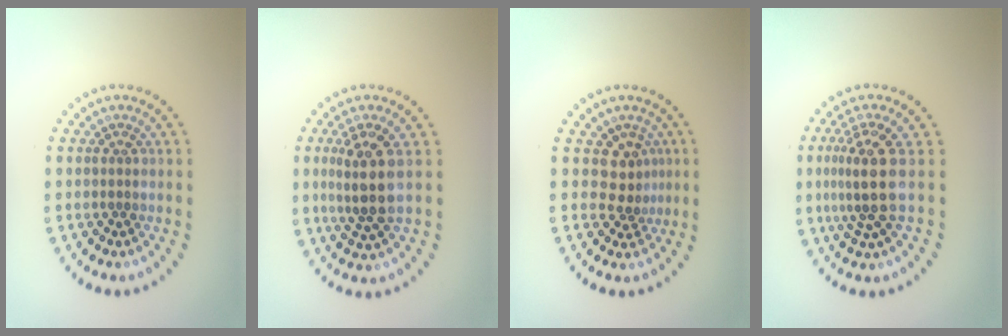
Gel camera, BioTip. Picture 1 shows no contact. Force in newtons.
{"total": 3.8, "press": 3.5, "slide": 1.6}
{"total": 2.6, "press": 1.9, "slide": 1.8}
{"total": 3.9, "press": 3.0, "slide": 2.5}